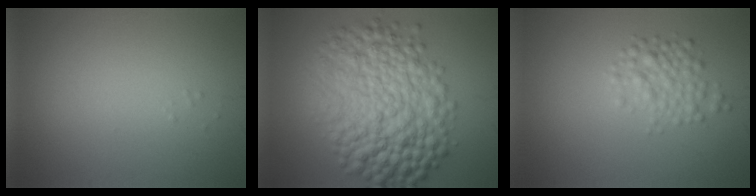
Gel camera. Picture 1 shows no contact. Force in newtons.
{"total": 11.5, "press": 11.5, "slide": 0.0}
{"total": 2.7, "press": 2.7, "slide": 0.1}